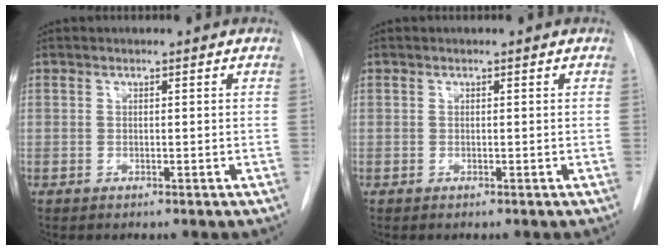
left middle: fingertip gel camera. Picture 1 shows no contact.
{"total": 0.0}